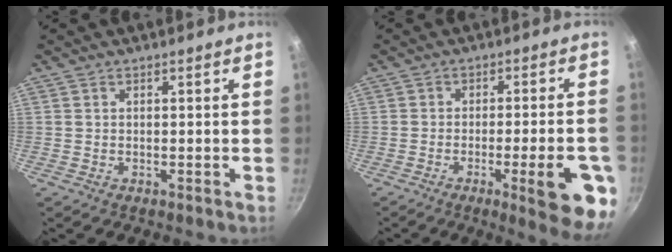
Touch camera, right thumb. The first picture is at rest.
{"total": 12.8, "force": [-4.8, 2.9, 11.5], "torque": [-0.123, 0.016, -0.060]}